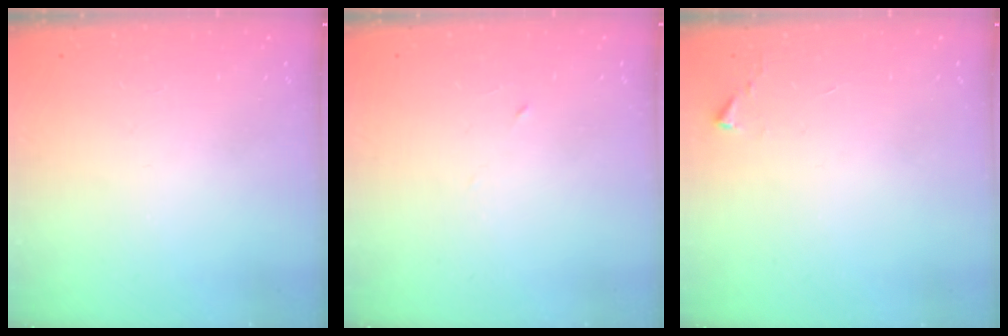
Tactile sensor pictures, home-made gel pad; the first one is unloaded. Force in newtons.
{"total": 2.7, "press": 2.5, "slide": 1.0}
{"total": 2.7, "press": 2.7, "slide": 0.5}